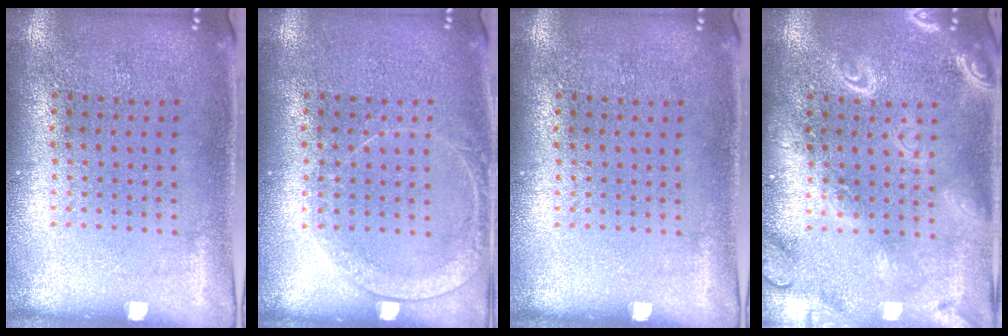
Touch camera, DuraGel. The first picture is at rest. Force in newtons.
{"total": 1.5, "press": 1.4, "slide": 0.4}
{"total": 0.0}
{"total": 3.9, "press": 3.8, "slide": 0.6}